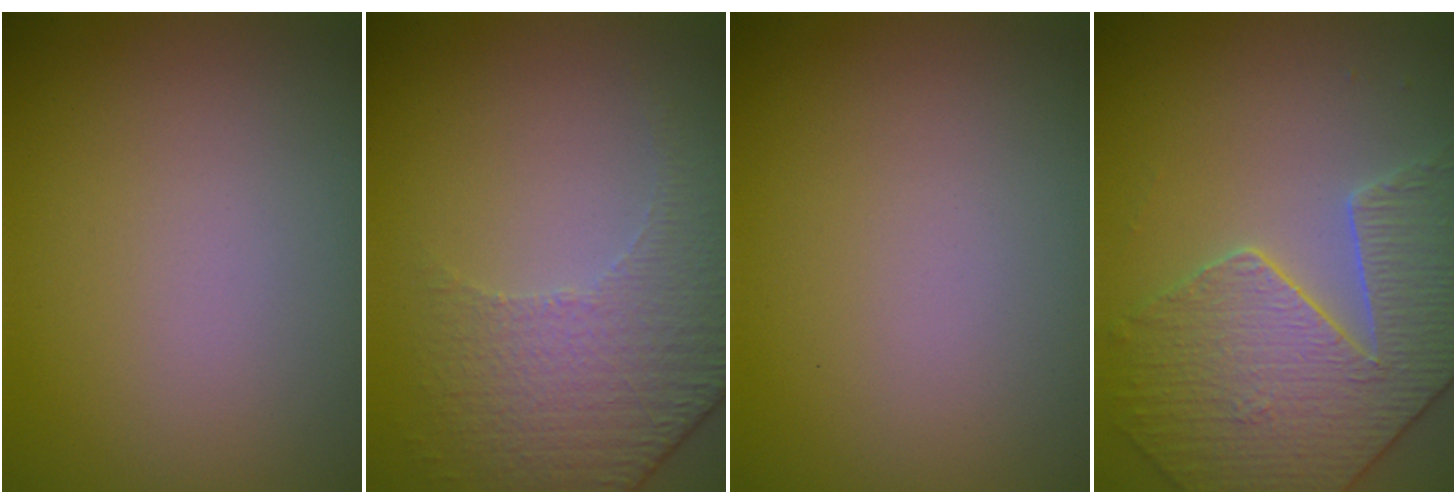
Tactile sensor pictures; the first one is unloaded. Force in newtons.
{"total": 4.8, "press": 3.2, "slide": 3.5}
{"total": 0.0}
{"total": 4.8, "press": 4.7, "slide": 0.8}